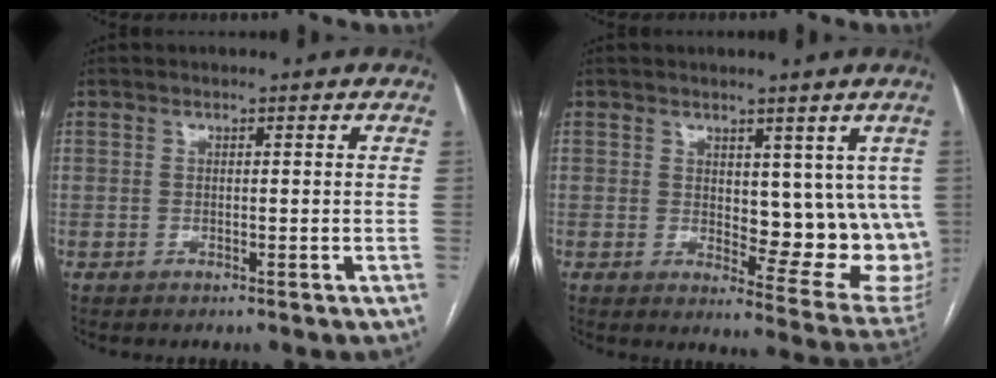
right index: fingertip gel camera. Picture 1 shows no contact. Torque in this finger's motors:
{"motor_torque": [0.46, 0.40, 0.14, 0.01]}